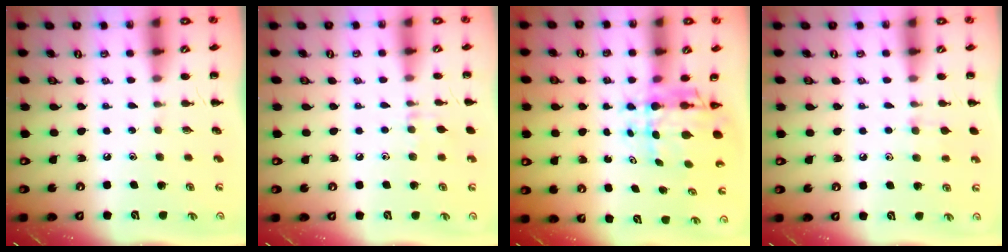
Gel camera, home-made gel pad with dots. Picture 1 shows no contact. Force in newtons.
{"total": 6.4, "press": 6.0, "slide": 2.3}
{"total": 6.5, "press": 5.9, "slide": 2.6}
{"total": 7.2, "press": 6.8, "slide": 2.3}